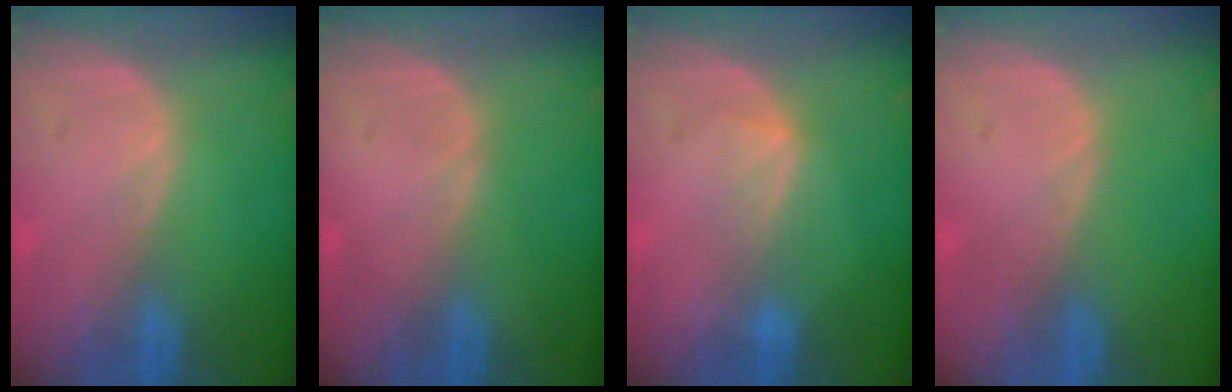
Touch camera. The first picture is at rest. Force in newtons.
{"total": 0.0}
{"total": 2.7, "press": 2.7, "slide": 0.4}
{"total": 0.0}